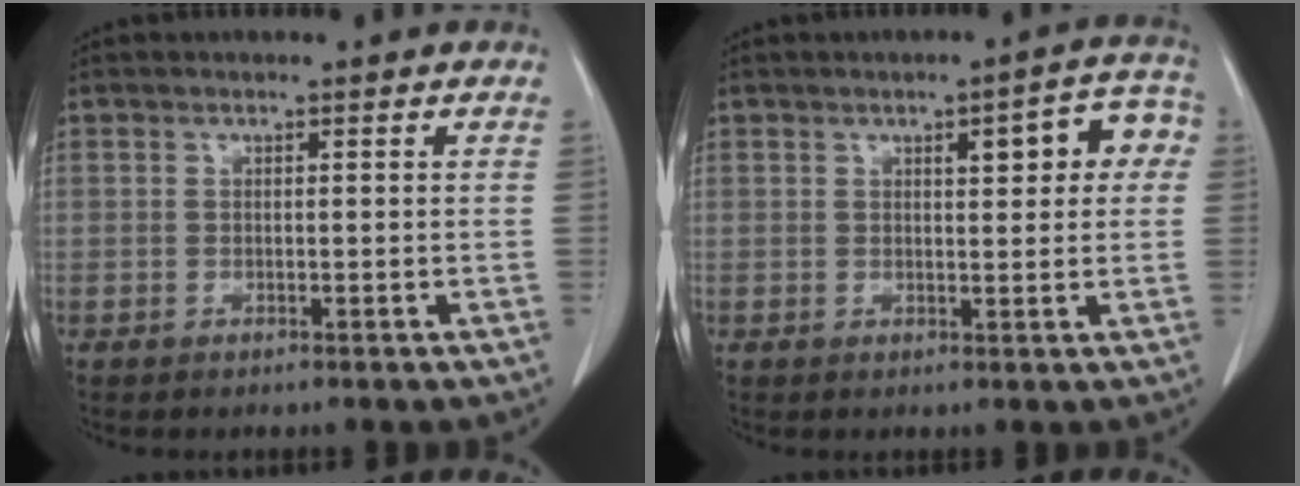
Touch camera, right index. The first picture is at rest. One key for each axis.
{"total": 7.1, "fx": 2.0, "fy": 2.2, "fz": 6.5, "tx": -0.072, "ty": 0.022, "tz": 0.020}